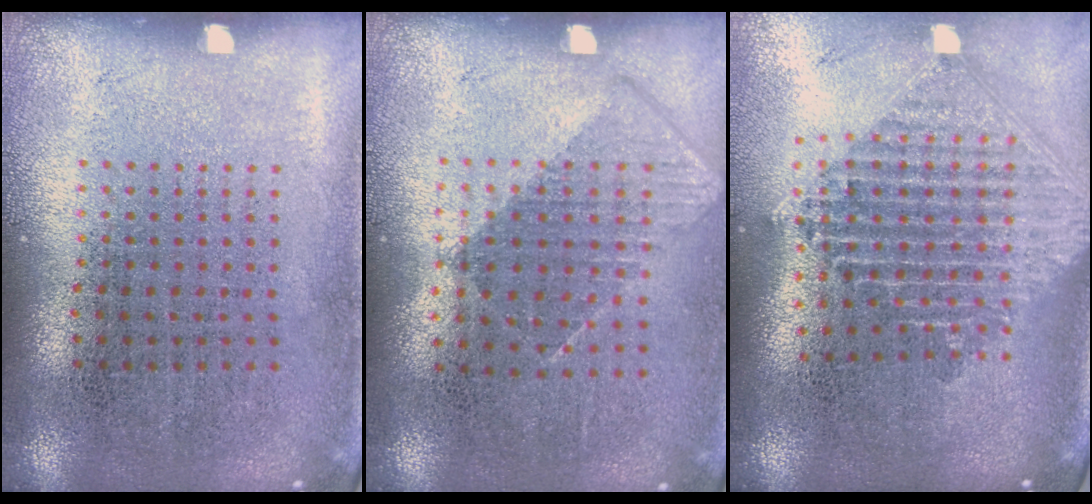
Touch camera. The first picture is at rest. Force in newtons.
{"total": 0.9, "press": 0.7, "slide": 0.4}
{"total": 2.4, "press": 1.9, "slide": 1.5}